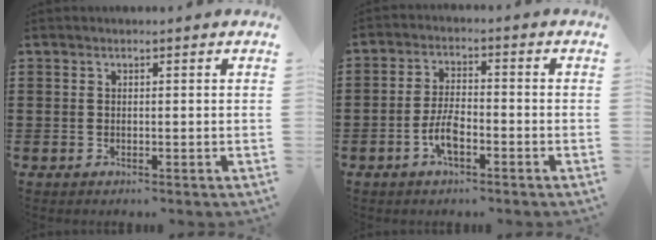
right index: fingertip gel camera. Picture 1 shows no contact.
{"total": 5.2, "force": [-2.3, 1.9, 4.3], "torque": [-0.099, -0.003, -0.049]}